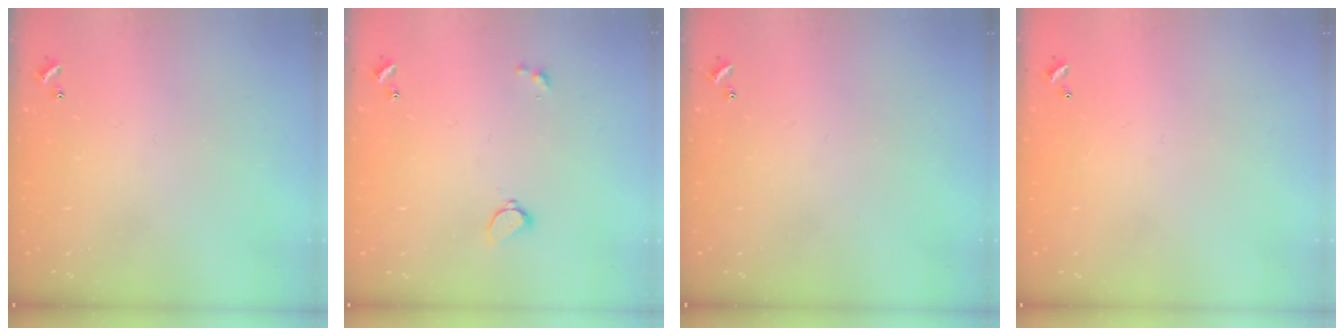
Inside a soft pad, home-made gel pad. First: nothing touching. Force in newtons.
{"total": 1.5, "press": 1.4, "slide": 0.4}
{"total": 0.0}
{"total": 3.0, "press": 3.0, "slide": 0.1}